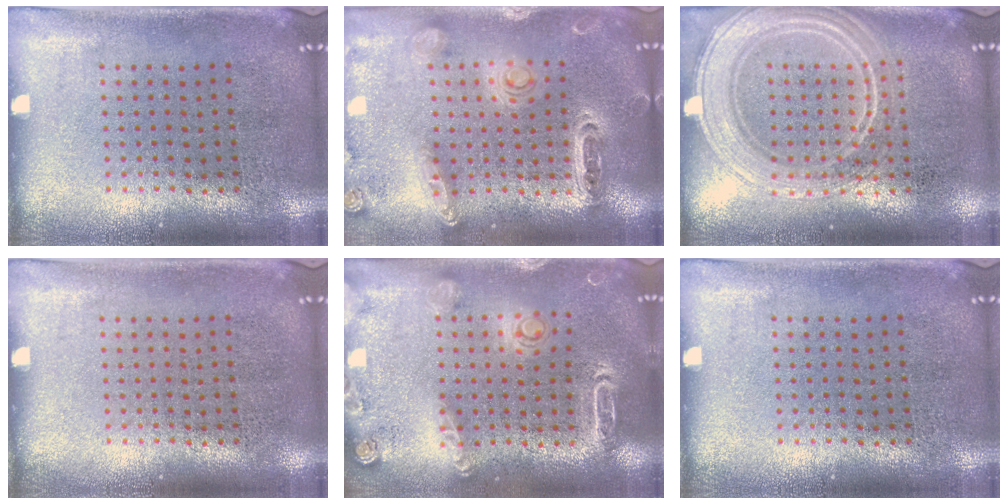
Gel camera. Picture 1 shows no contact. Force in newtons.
{"total": 1.3, "press": 1.3, "slide": 0.2}
{"total": 2.3, "press": 2.3, "slide": 0.4}
{"total": 0.0}
{"total": 1.9, "press": 1.9, "slide": 0.5}
{"total": 0.0}